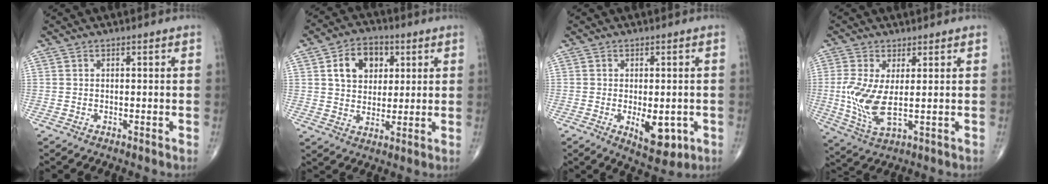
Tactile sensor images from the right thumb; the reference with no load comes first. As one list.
[{"total": 9.9, "force": [3.2, 7.3, 5.8], "torque": [-0.061, -0.006, 0.053]}, {"total": 7.7, "force": [-2.0, 3.6, 6.4], "torque": [-0.075, -0.011, -0.017]}, {"total": 9.2, "force": [0.1, 3.6, 8.4], "torque": [-0.192, -0.018, 0.011]}]